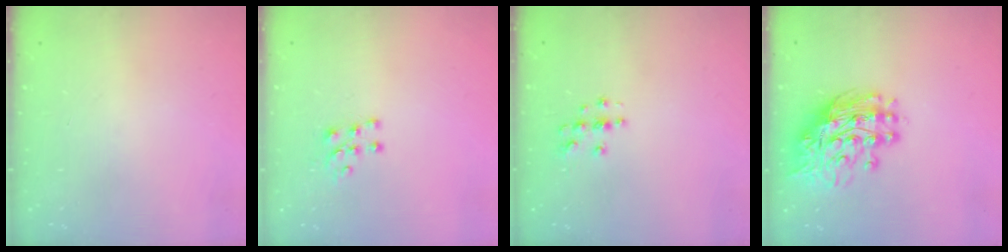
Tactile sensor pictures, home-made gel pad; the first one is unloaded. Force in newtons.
{"total": 6.5, "press": 6.4, "slide": 0.7}
{"total": 4.5, "press": 4.5, "slide": 0.5}
{"total": 14.5, "press": 14.4, "slide": 1.3}